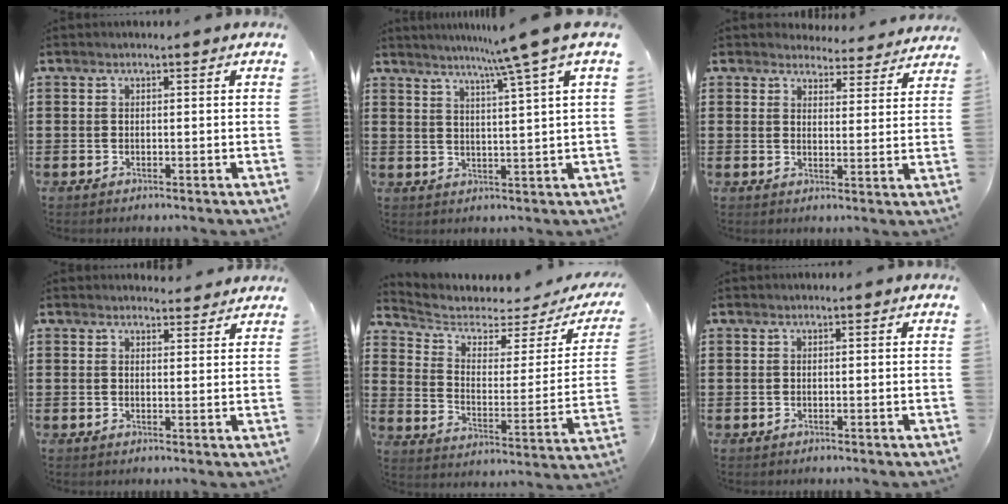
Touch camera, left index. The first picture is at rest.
{"total": 7.1, "force": [5.1, -1.9, 4.5], "torque": [-0.098, -0.021, 0.082]}
{"total": 4.2, "force": [4.2, 0.5, 0.2], "torque": [-0.013, -0.025, 0.073]}
{"total": 2.3, "force": [2.2, 0.4, 0.1], "torque": [0.001, -0.005, 0.041]}
{"total": 3.8, "force": [3.0, 1.8, 1.7], "torque": [-0.057, -0.021, 0.045]}
{"total": 0.0}